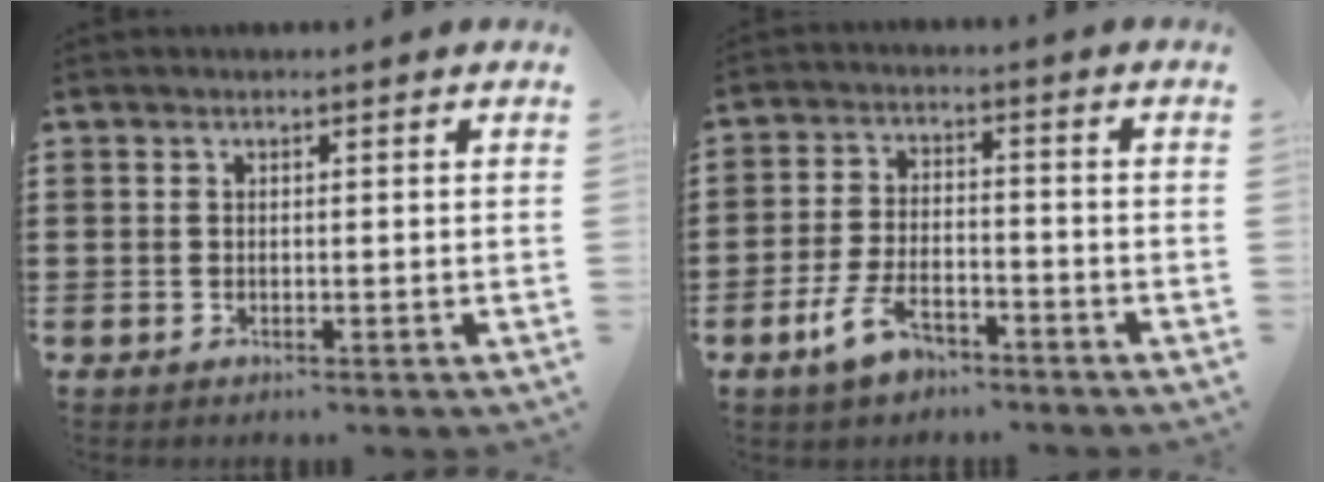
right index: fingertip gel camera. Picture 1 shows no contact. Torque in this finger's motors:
{"motor_torque": [0.92, 1.22, 0.13, 0.08]}